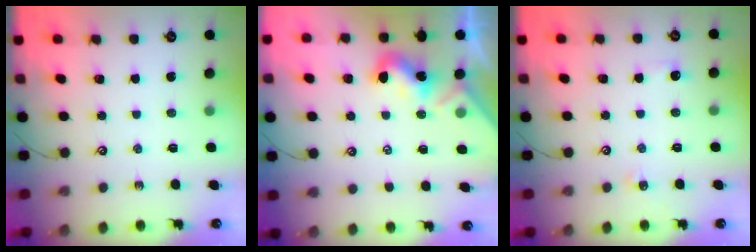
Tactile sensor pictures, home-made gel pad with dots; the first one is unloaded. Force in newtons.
{"total": 1.8, "press": 1.8, "slide": 0.5}
{"total": 3.2, "press": 3.1, "slide": 0.5}